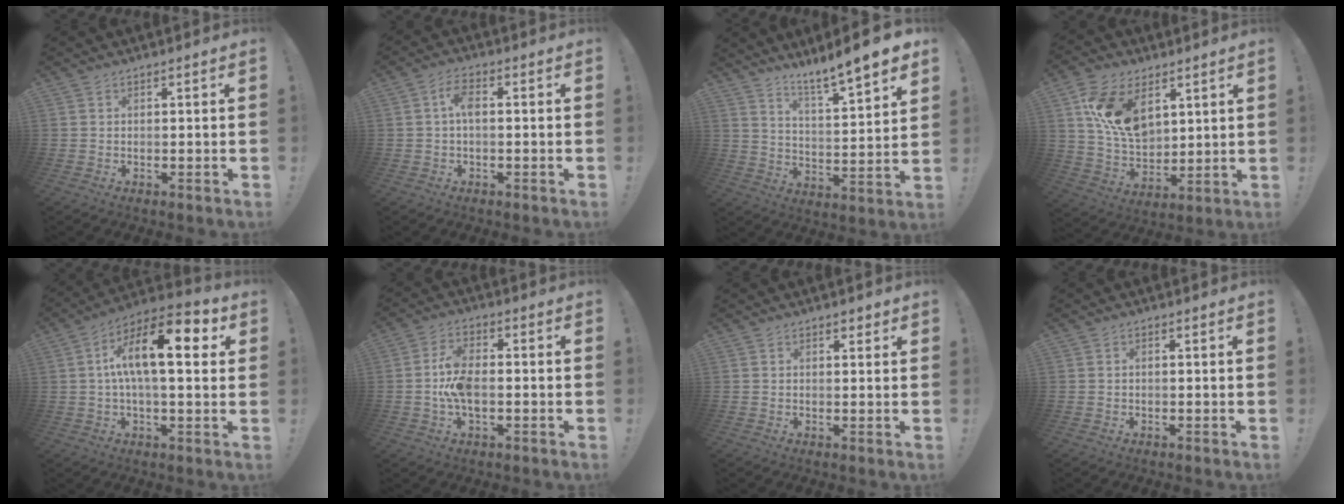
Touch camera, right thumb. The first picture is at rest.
{"total": 4.8, "force": [0.3, 2.2, 4.3], "torque": [-0.091, 0.012, 0.004]}
{"total": 9.8, "force": [8.3, -0.3, 5.1], "torque": [-0.090, -0.075, 0.135]}
{"total": 16.2, "force": [6.9, 10.3, 10.4], "torque": [-0.195, -0.029, 0.132]}
{"total": 16.8, "force": [4.1, 6.3, 15.1], "torque": [-0.245, -0.005, 0.055]}
{"total": 8.7, "force": [-1.4, 4.6, 7.3], "torque": [-0.141, 0.006, -0.024]}
{"total": 1.4, "force": [0.9, 0.9, 0.5], "torque": [0.001, -0.004, 0.014]}
{"total": 0.6, "force": [-0.3, 0.0, 0.5], "torque": [-0.011, 0.000, -0.005]}